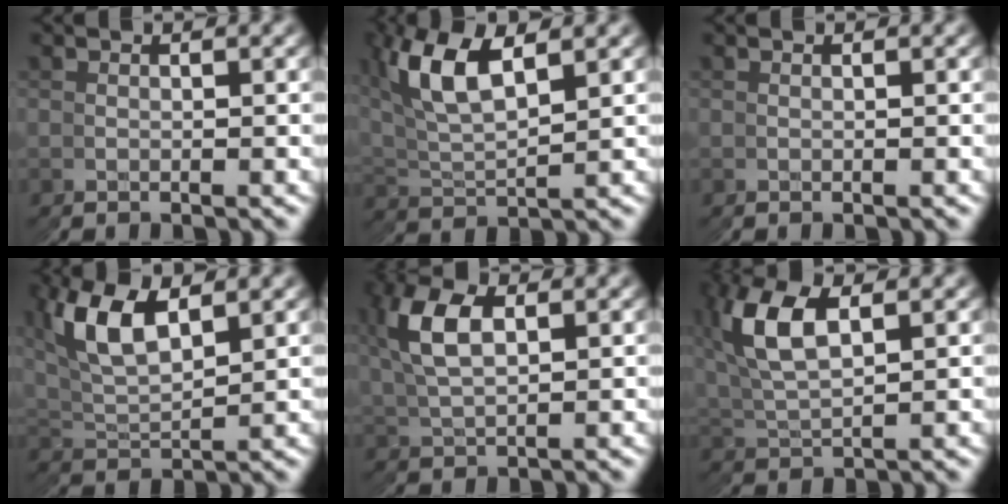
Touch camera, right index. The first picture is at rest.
{"total": 5.9, "force": [2.8, 3.2, 4.1], "torque": [-0.120, -0.006, 0.058]}
{"total": 0.0}
{"total": 5.9, "force": [2.5, 3.7, 3.9], "torque": [-0.119, -0.013, 0.052]}
{"total": 4.6, "force": [1.7, 2.8, 3.2], "torque": [-0.091, -0.006, 0.041]}
{"total": 5.9, "force": [2.5, 3.4, 4.1], "torque": [-0.120, -0.006, 0.054]}